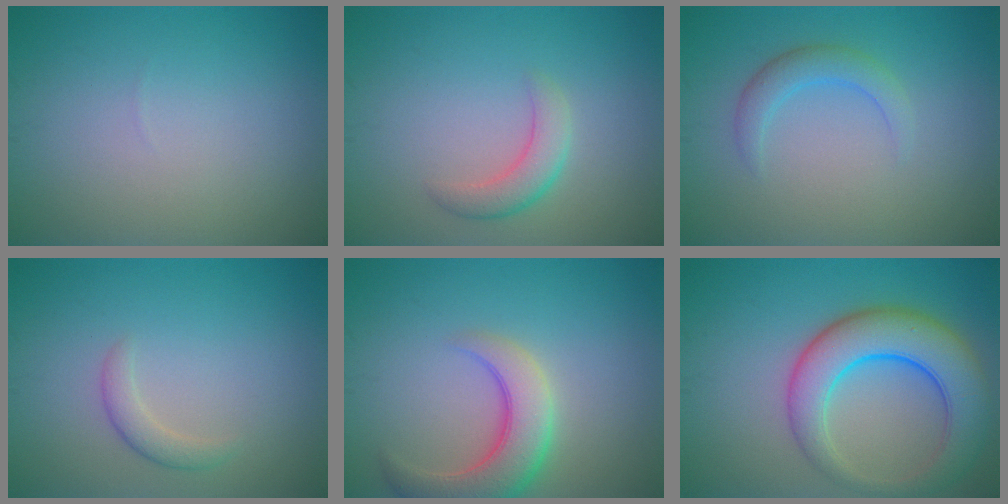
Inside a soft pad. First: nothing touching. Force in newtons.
{"total": 2.5, "press": 2.5, "slide": 0.1}
{"total": 2.3, "press": 2.3, "slide": 0.1}
{"total": 1.6, "press": 1.6, "slide": 0.1}
{"total": 5.7, "press": 5.6, "slide": 0.7}
{"total": 8.1, "press": 8.0, "slide": 0.5}